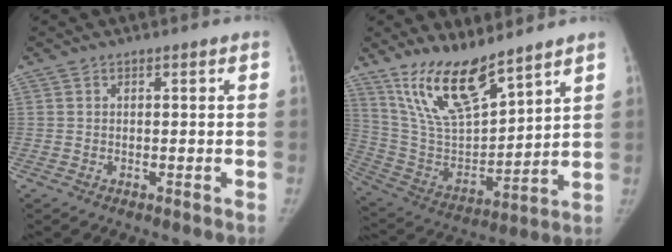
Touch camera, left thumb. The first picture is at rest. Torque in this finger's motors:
{"motor_torque": [0.57, -0.26, 1.44, -1.34, 0.46]}